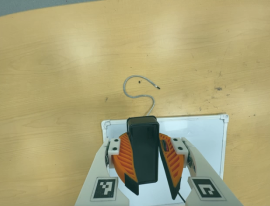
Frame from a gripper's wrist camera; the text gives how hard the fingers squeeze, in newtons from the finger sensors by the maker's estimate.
{"total": 10.9, "left": 10.7, "right": 11.1}